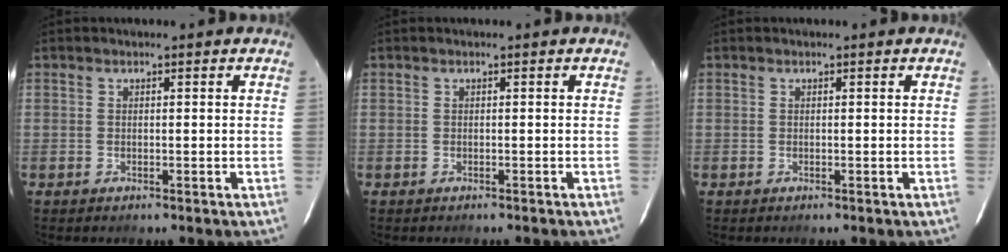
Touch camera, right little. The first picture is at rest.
{"total": 0.5, "force": [-0.5, 0.1, 0.2], "torque": [-0.005, 0.001, -0.005]}
{"total": 0.0}